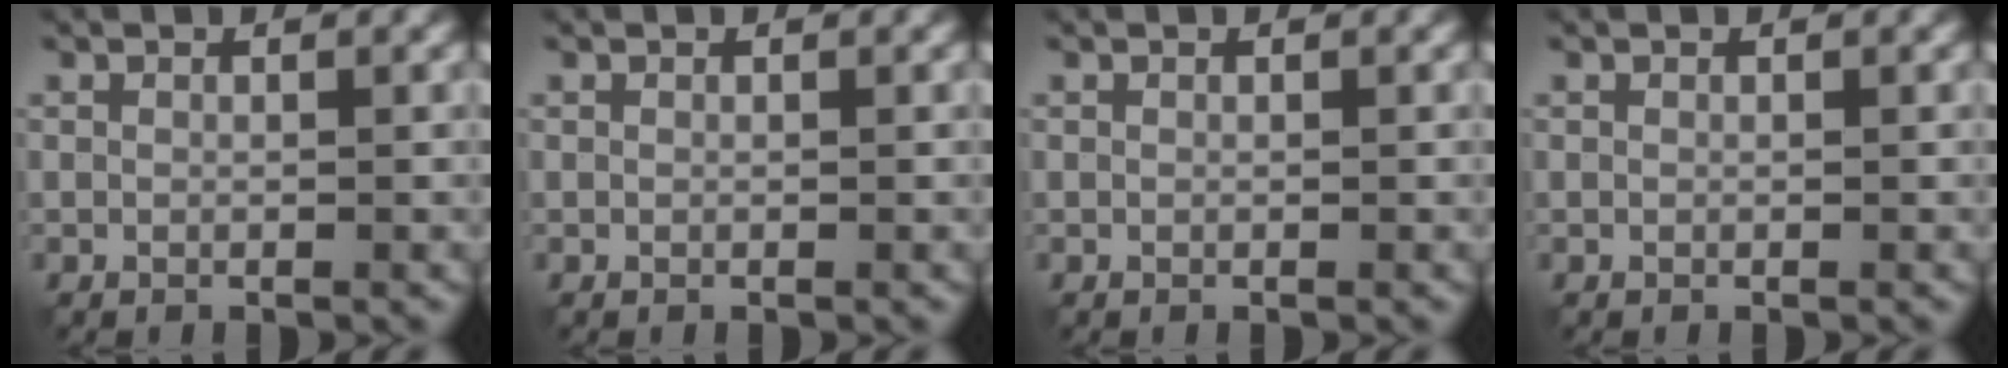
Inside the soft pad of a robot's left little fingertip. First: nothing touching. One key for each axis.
{"total": 0.0}
{"total": 0.0}
{"total": 0.0}